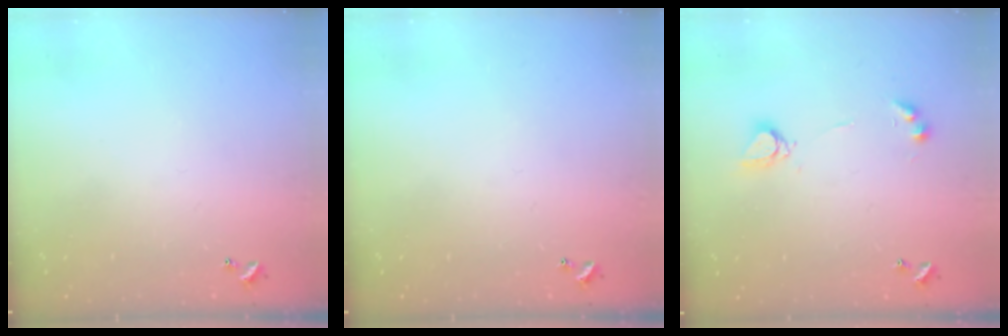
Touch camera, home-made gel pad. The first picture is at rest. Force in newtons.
{"total": 0.0}
{"total": 4.9, "press": 4.9, "slide": 0.3}